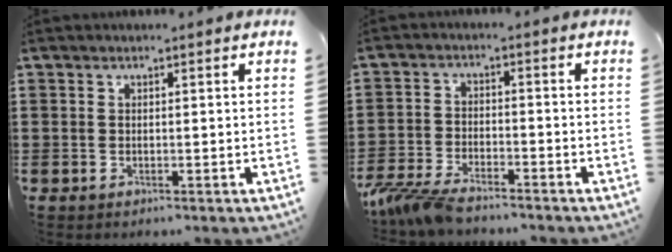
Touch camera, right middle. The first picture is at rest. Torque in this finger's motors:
{"motor_torque": [2.14, 0.00, 0.48, 0.20]}